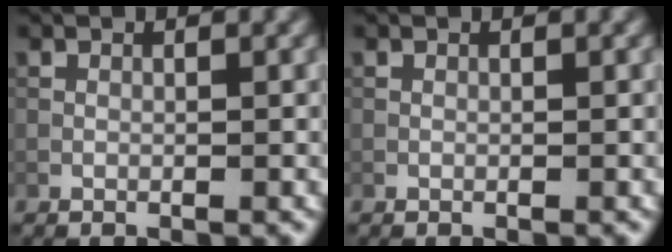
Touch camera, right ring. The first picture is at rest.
{"total": 0.0}